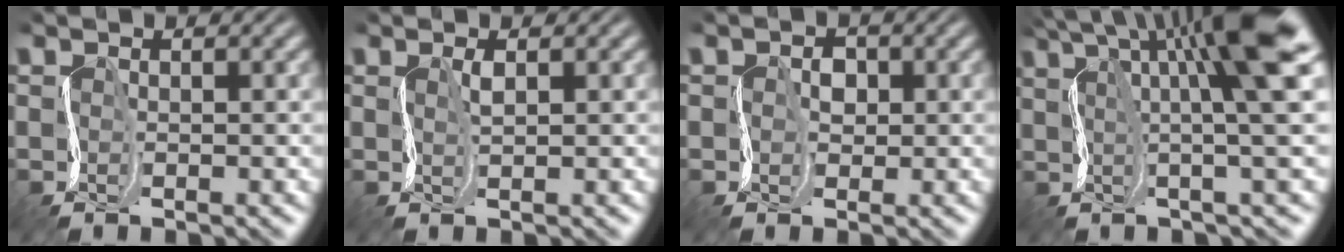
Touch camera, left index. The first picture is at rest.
{"total": 1.0, "force": [0.5, 0.1, 0.9], "torque": [-0.021, 0.003, 0.009]}
{"total": 1.6, "force": [0.1, 1.3, 1.0], "torque": [-0.011, 0.002, 0.000]}
{"total": 10.3, "force": [3.9, 1.6, 9.4], "torque": [-0.132, 0.022, 0.056]}